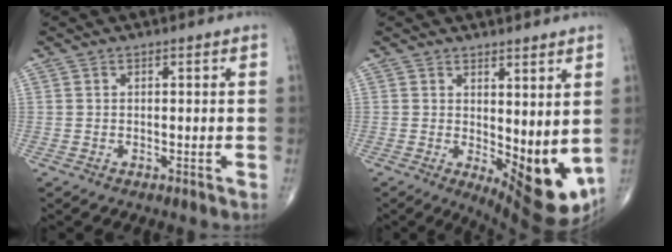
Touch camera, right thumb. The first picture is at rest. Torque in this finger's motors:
{"motor_torque": [-0.37, 1.42, 0.76, 0.51, 0.26]}